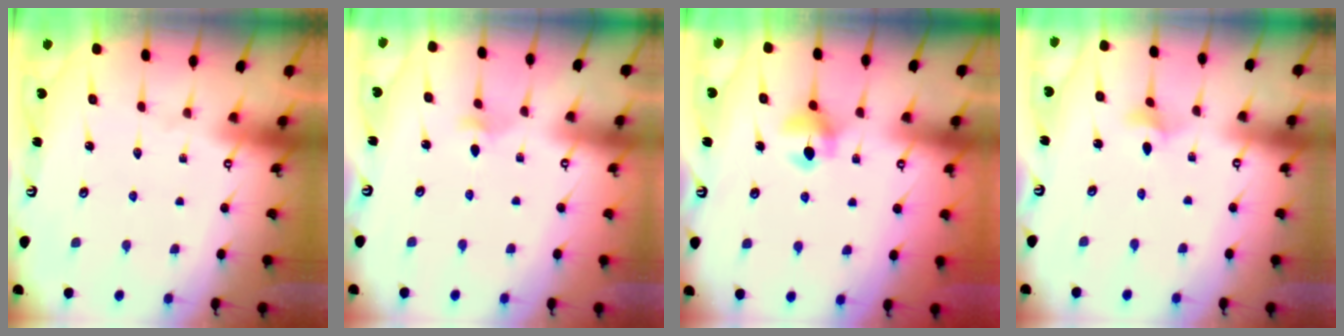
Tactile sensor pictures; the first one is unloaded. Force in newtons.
{"total": 3.1, "press": 3.0, "slide": 0.8}
{"total": 6.5, "press": 6.5, "slide": 0.5}
{"total": 2.9, "press": 2.9, "slide": 0.5}